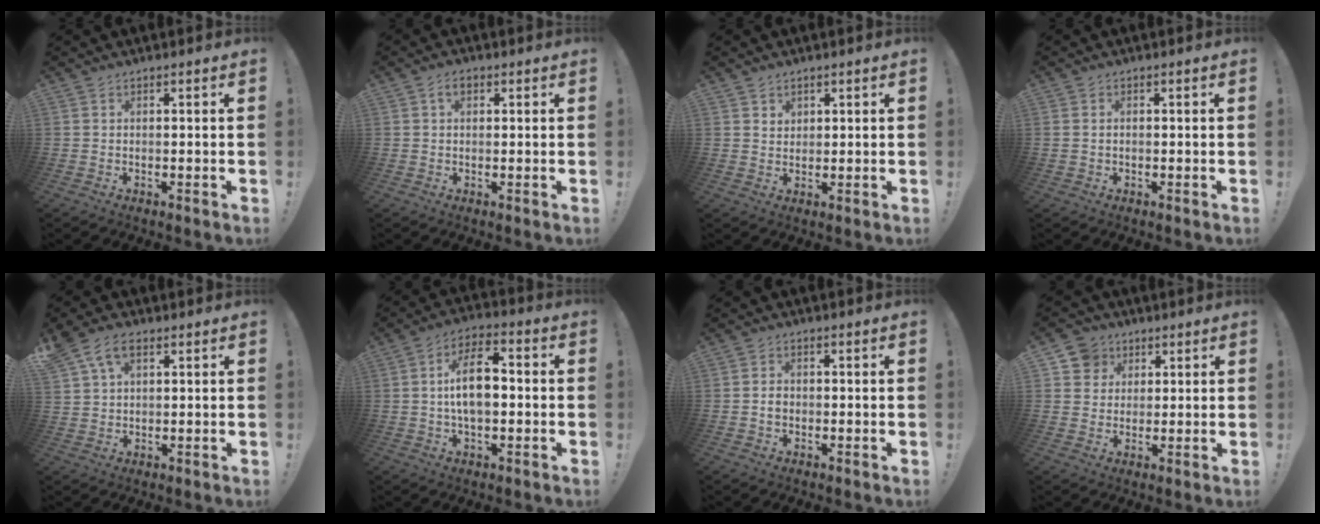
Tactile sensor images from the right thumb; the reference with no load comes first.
{"total": 2.6, "force": [0.9, 1.6, 1.9], "torque": [-0.028, 0.004, 0.015]}
{"total": 2.5, "force": [1.8, 1.8, 0.3], "torque": [0.010, -0.014, 0.029]}
{"total": 1.1, "force": [-0.1, 1.0, 0.4], "torque": [-0.011, 0.005, -0.002]}
{"total": 7.4, "force": [3.7, 4.4, 4.7], "torque": [-0.082, -0.003, 0.073]}
{"total": 12.2, "force": [-0.5, 6.6, 10.3], "torque": [-0.172, 0.010, -0.011]}
{"total": 2.3, "force": [-0.7, 1.8, 1.2], "torque": [-0.011, 0.003, -0.014]}
{"total": 7.1, "force": [2.8, 6.4, 1.3], "torque": [-0.019, -0.015, 0.057]}